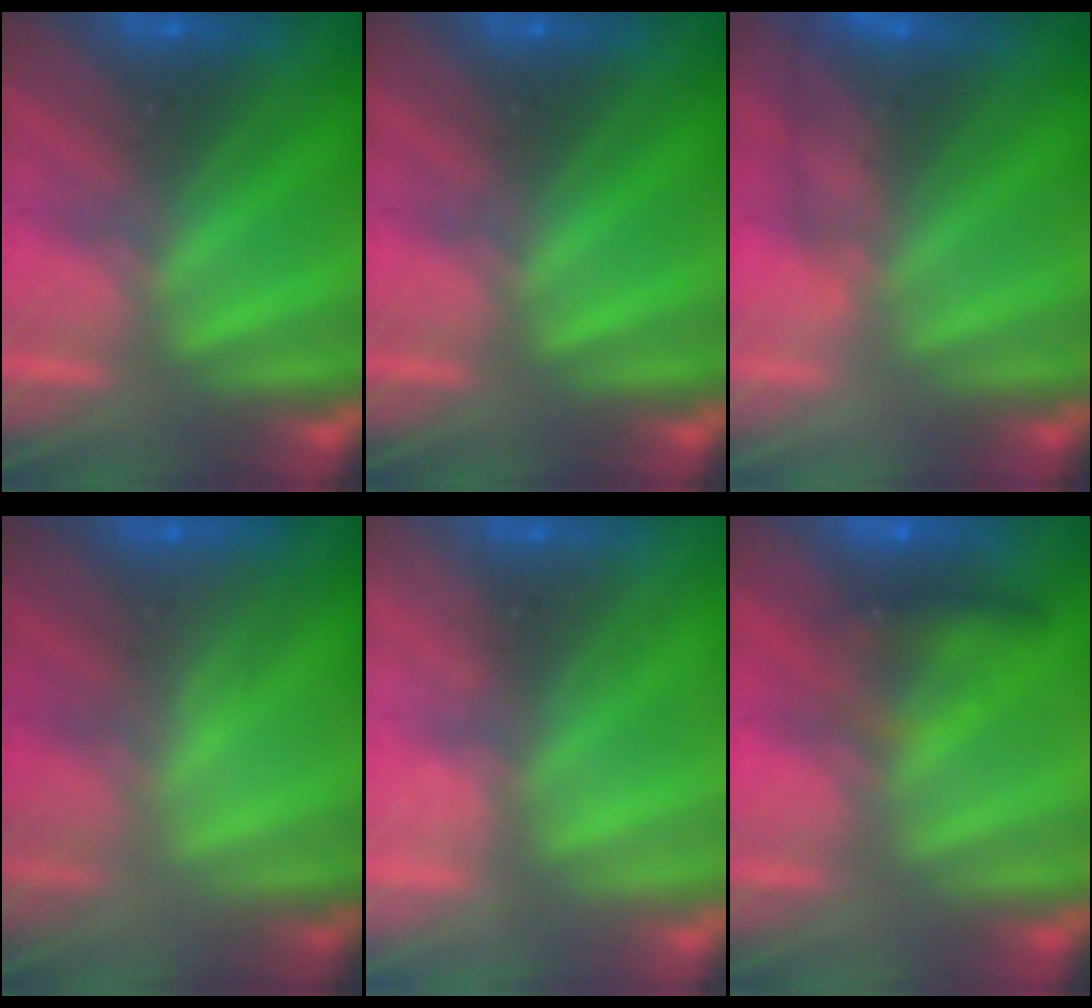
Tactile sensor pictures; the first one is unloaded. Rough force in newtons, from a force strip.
{"total": 0.0}
{"total": 4.9}
{"total": 2.2}
{"total": 2.0}
{"total": 6.5}